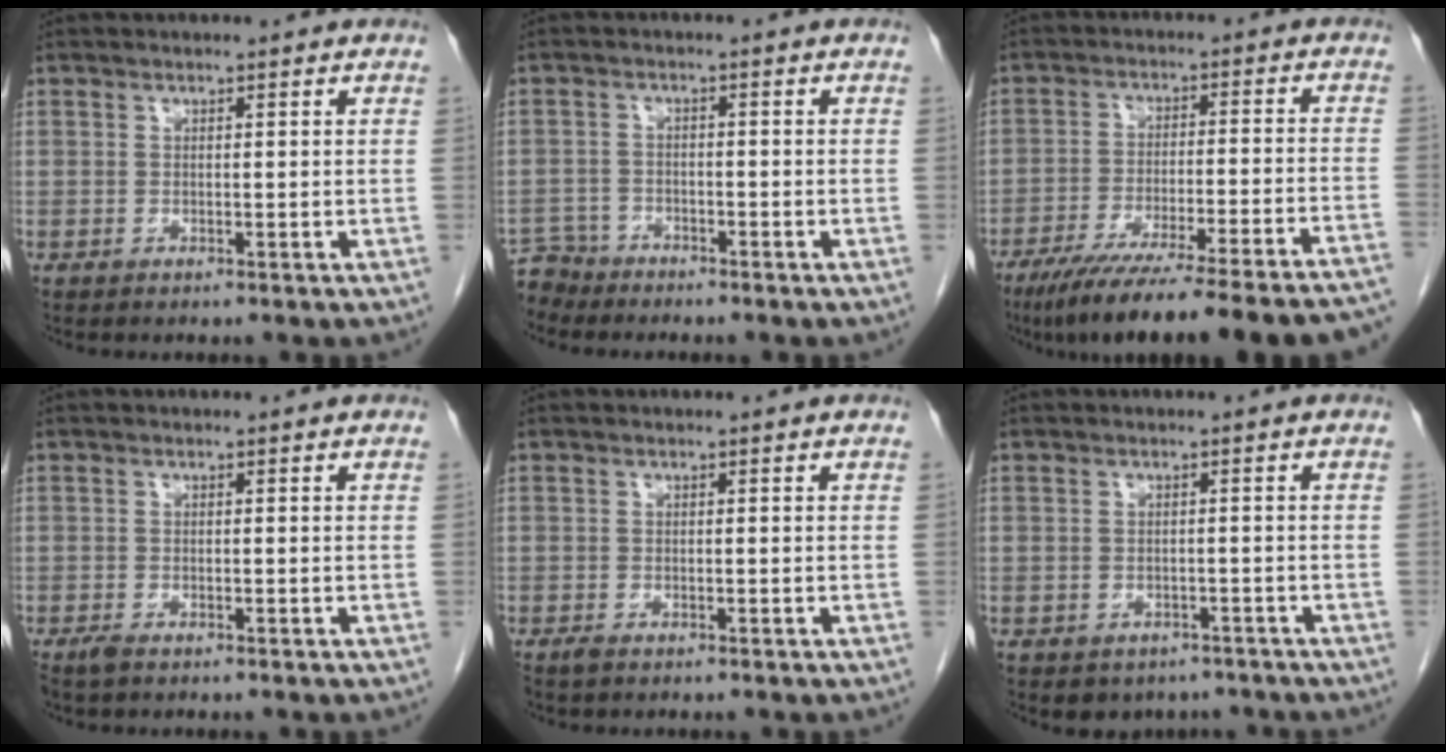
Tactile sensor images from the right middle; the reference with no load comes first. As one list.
[{"total": 3.9, "force": [-3.7, 1.0, -0.9], "torque": [0.018, -0.006, -0.069]}, {"total": 24.3, "force": [-20.8, 0.1, 12.6], "torque": [-0.126, -0.043, -0.293]}, {"total": 1.5, "force": [-1.1, 0.4, 0.8], "torque": [-0.023, -0.004, -0.020]}, {"total": 0.7, "force": [-0.6, 0.2, 0.4], "torque": [-0.013, -0.002, -0.010]}, {"total": 4.8, "force": [-3.8, 2.8, 0.5], "torque": [0.002, 0.010, -0.045]}]